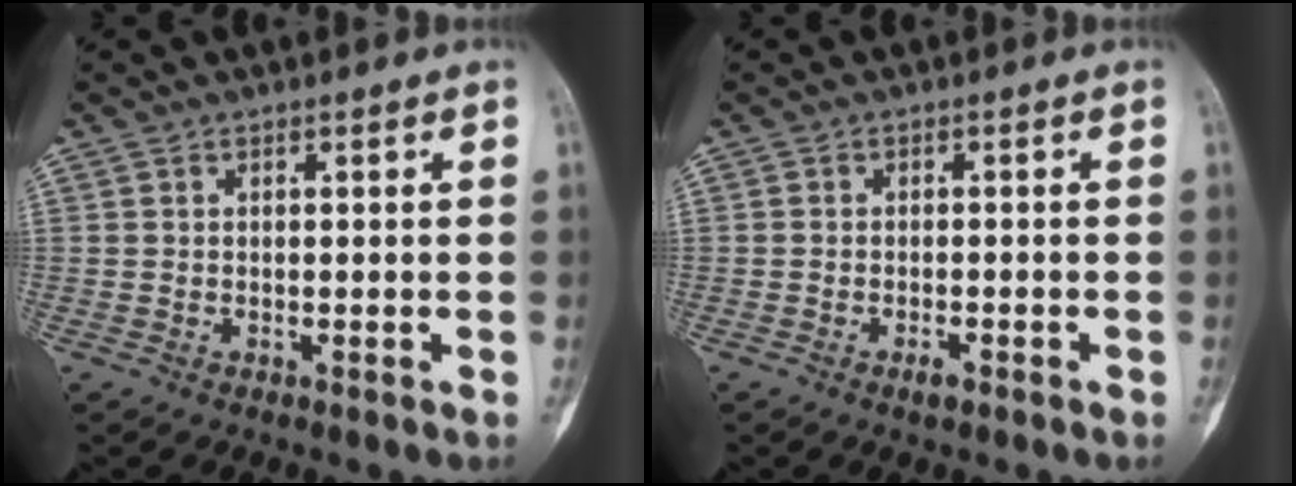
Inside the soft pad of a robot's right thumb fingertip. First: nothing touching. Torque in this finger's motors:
{"motor_torque": [0.52, 0.40, 0.24, -0.28, -0.02]}